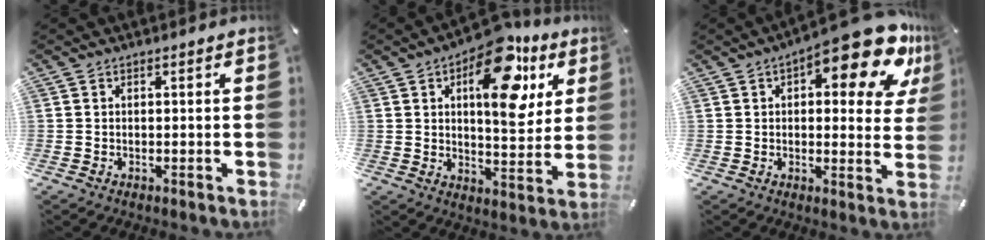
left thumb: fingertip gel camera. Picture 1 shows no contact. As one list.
[{"total": 19.9, "force": [8.8, 9.6, 15.0], "torque": [-0.203, -0.039, 0.138]}, {"total": 16.3, "force": [9.4, 5.7, 12.0], "torque": [-0.158, -0.066, 0.153]}]